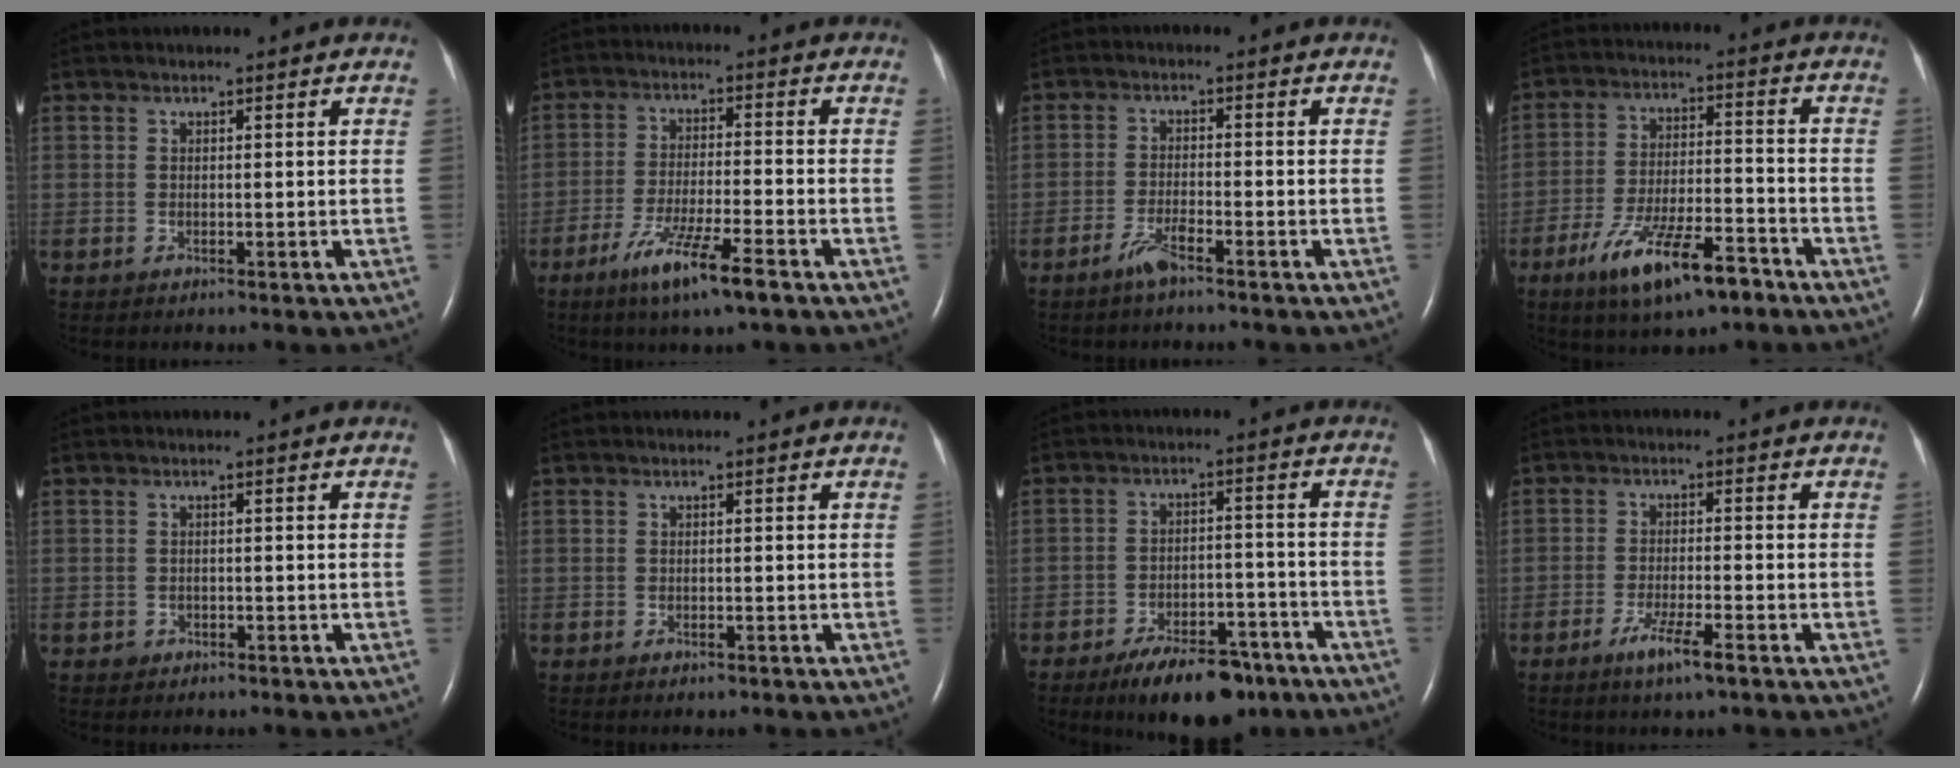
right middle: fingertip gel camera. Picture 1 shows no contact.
{"total": 9.0, "force": [-5.5, 0.3, 7.1], "torque": [-0.135, -0.019, -0.098]}
{"total": 3.2, "force": [-2.5, 0.1, 2.1], "torque": [-0.050, -0.003, -0.049]}
{"total": 12.5, "force": [-7.8, 3.1, 9.2], "torque": [-0.167, -0.009, -0.130]}
{"total": 1.0, "force": [-0.5, 0.8, 0.0], "torque": [-0.002, 0.004, -0.008]}
{"total": 0.6, "force": [-0.4, 0.3, 0.4], "torque": [-0.008, -0.001, -0.003]}
{"total": 11.6, "force": [-8.5, 4.6, 6.6], "torque": [-0.094, 0.003, -0.131]}
{"total": 4.7, "force": [-2.8, 0.1, 3.8], "torque": [-0.072, -0.008, -0.053]}